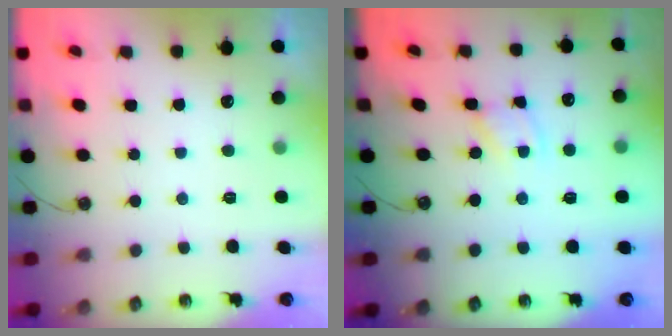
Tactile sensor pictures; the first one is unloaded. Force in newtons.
{"total": 1.9, "press": 1.9, "slide": 0.1}